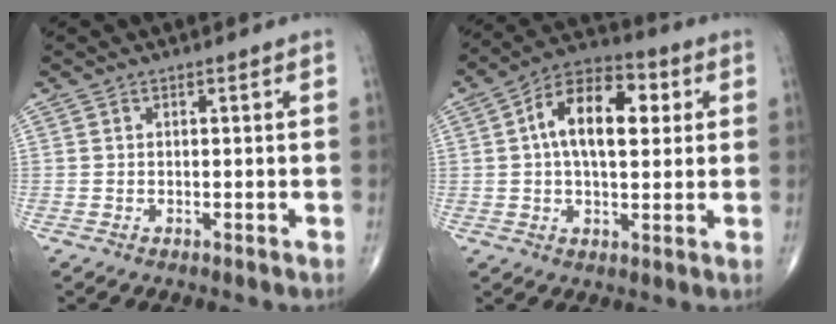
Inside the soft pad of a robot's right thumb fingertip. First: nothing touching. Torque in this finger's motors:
{"motor_torque": [0.07, 0.47, 1.14, 0.06, 0.28]}